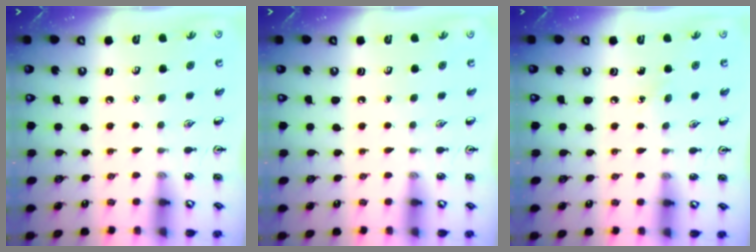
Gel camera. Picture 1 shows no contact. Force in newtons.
{"total": 0.0}
{"total": 3.5, "press": 3.3, "slide": 1.2}